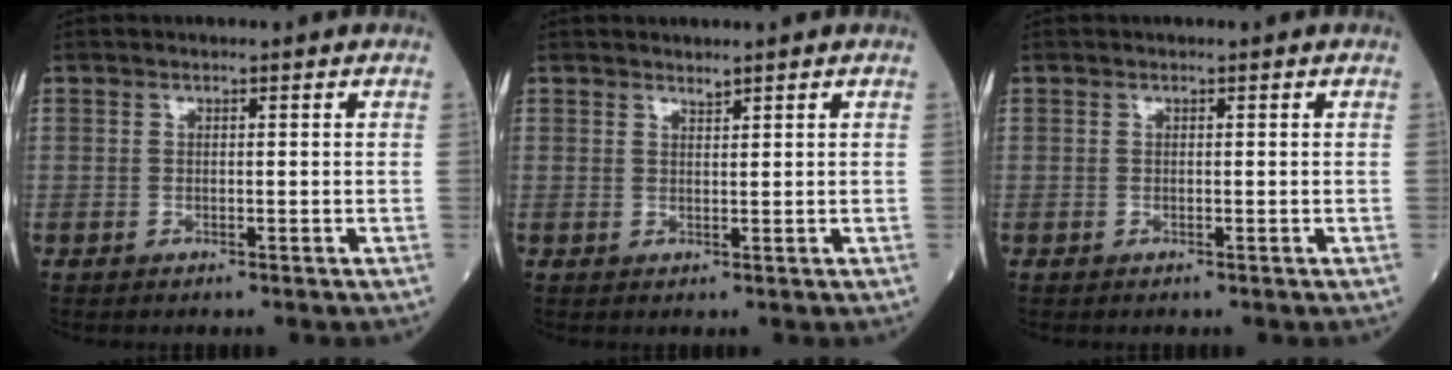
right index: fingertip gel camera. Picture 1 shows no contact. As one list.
[{"total": 0.8, "force": [0.8, -0.1, 0.1], "torque": [-0.007, -0.006, 0.015]}, {"total": 0.0}]